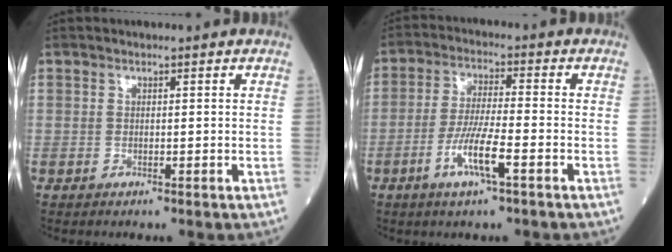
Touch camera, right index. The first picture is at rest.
{"total": 7.6, "force": [-3.2, 0.5, 6.9], "torque": [-0.136, -0.008, -0.062]}